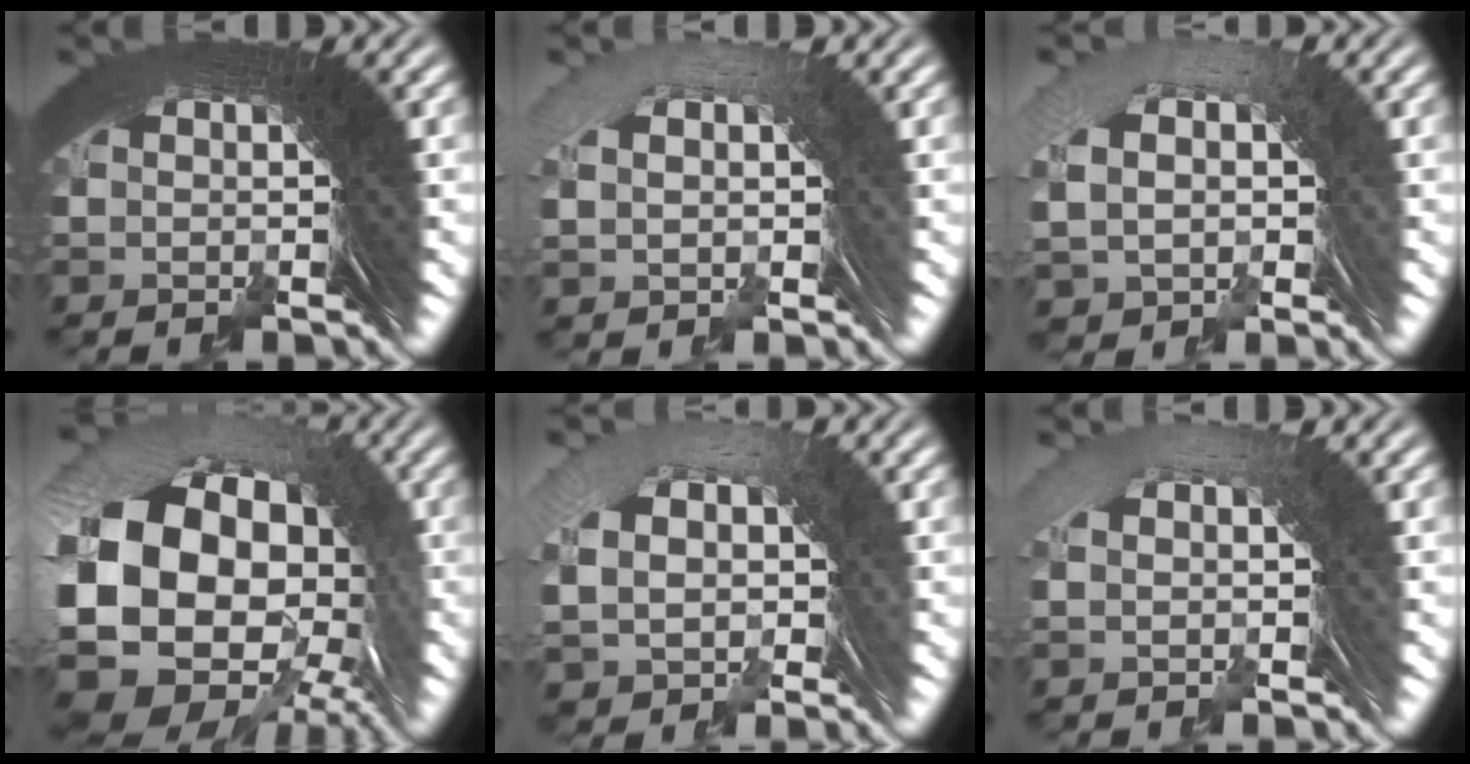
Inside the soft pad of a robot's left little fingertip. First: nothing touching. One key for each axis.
{"total": 1.8, "fx": 0.6, "fy": 1.0, "fz": 1.4, "tx": -0.021, "ty": 0.016, "tz": 0.013}
{"total": 3.3, "fx": -0.4, "fy": 2.5, "fz": 2.0, "tx": -0.064, "ty": -0.006, "tz": 0.001}
{"total": 14.6, "fx": -1.7, "fy": 10.2, "fz": 10.3, "tx": -0.234, "ty": -0.048, "tz": -0.014}
{"total": 4.5, "fx": -0.1, "fy": 3.5, "fz": 2.8, "tx": -0.080, "ty": -0.011, "tz": 0.009}
{"total": 1.2, "fx": 0.7, "fy": 0.0, "fz": 1.0, "tx": -0.012, "ty": 0.017, "tz": 0.015}